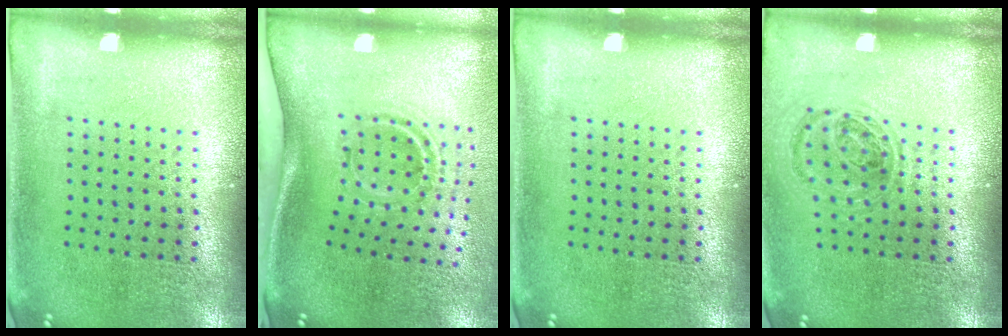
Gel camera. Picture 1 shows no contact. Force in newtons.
{"total": 2.2, "press": 1.2, "slide": 1.8}
{"total": 0.0}
{"total": 0.9, "press": 0.9, "slide": 0.2}